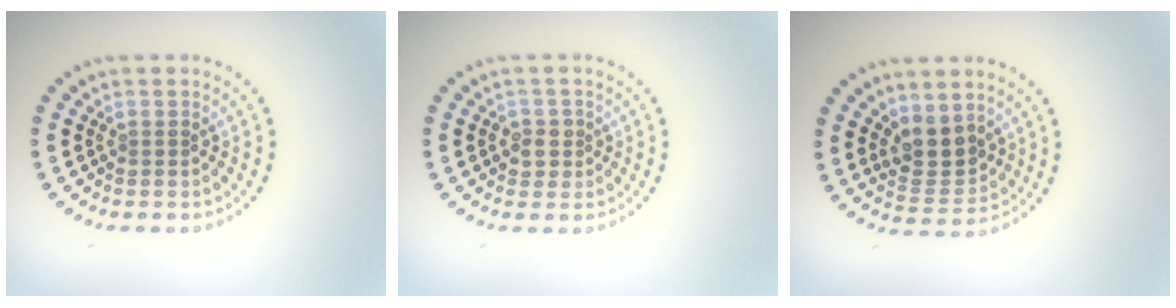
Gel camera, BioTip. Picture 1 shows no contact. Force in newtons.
{"total": 1.8, "press": 1.8, "slide": 0.5}
{"total": 3.5, "press": 3.1, "slide": 1.6}